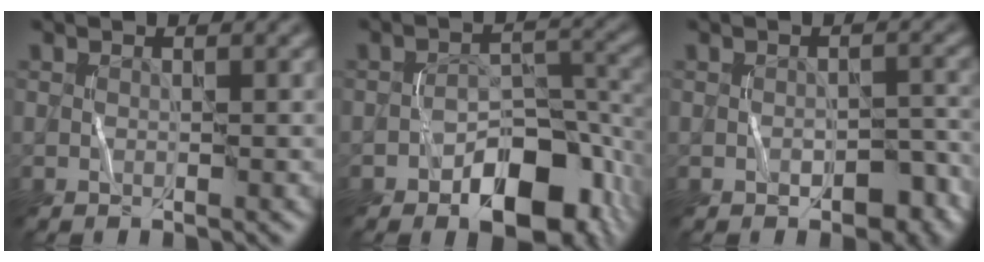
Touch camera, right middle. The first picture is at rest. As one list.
[{"total": 8.8, "force": [-4.5, 4.7, 5.9], "torque": [-0.075, 0.002, -0.068]}, {"total": 3.0, "force": [-1.5, 1.8, 1.8], "torque": [-0.024, -0.002, -0.014]}]